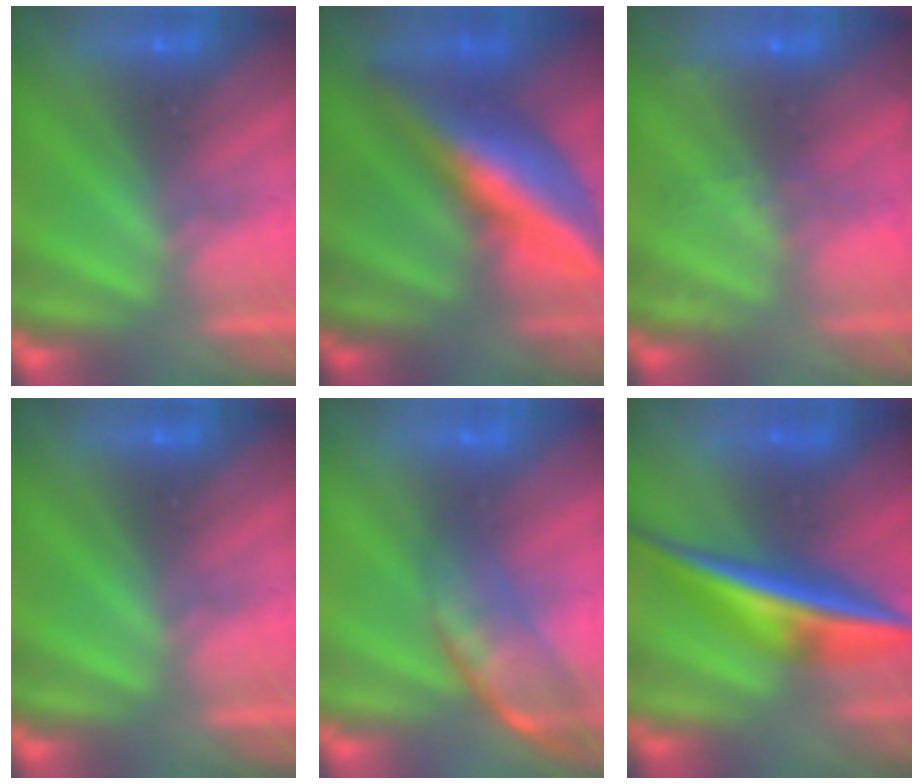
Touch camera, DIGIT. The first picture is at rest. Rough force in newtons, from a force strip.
{"total": 7.8}
{"total": 2.3}
{"total": 0.0}
{"total": 2.6}
{"total": 7.3}